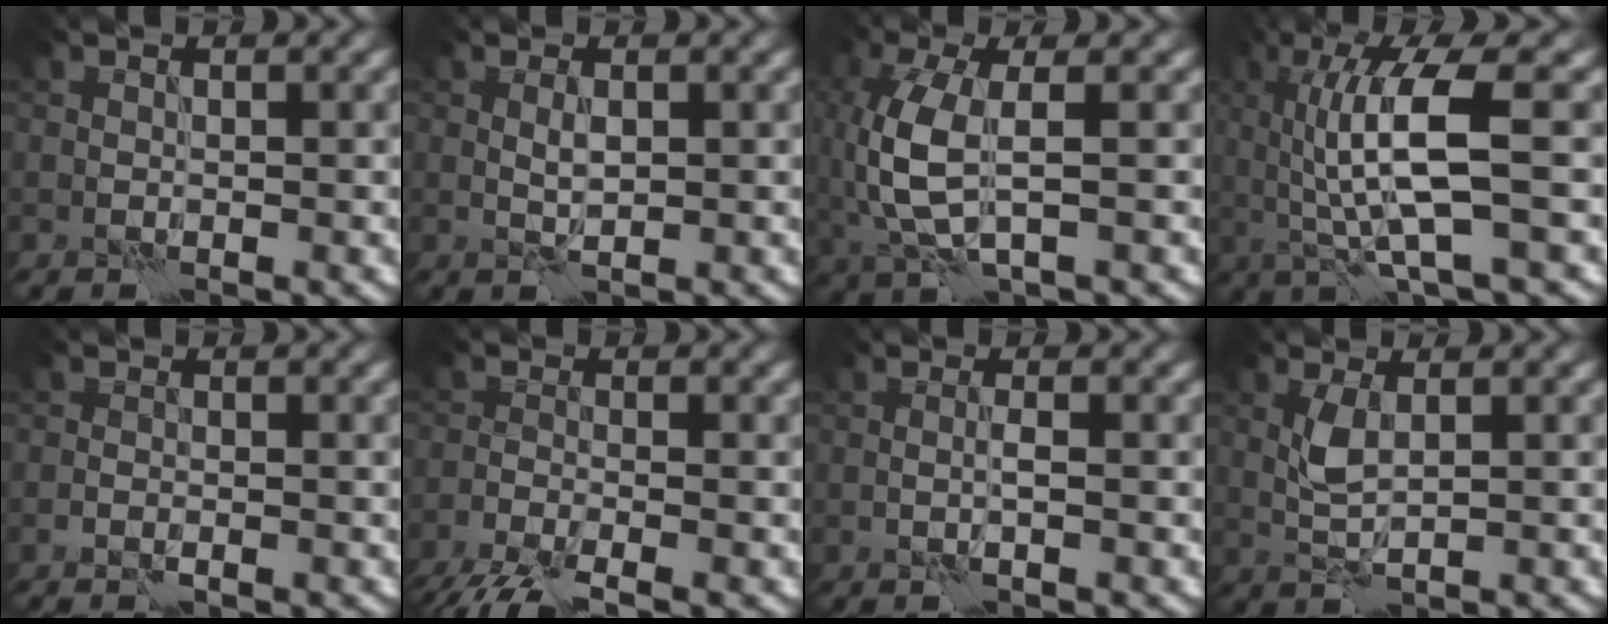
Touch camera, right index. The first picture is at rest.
{"total": 1.1, "force": [0.2, 0.3, 1.1], "torque": [-0.023, 0.000, 0.005]}
{"total": 5.7, "force": [-0.2, 2.4, 5.2], "torque": [-0.142, -0.005, -0.001]}
{"total": 7.7, "force": [0.6, 1.6, 7.5], "torque": [-0.136, -0.004, 0.016]}
{"total": 0.9, "force": [-0.6, 0.2, 0.6], "torque": [-0.015, 0.000, -0.013]}
{"total": 5.3, "force": [-4.1, 1.0, 3.2], "torque": [-0.060, -0.022, -0.085]}
{"total": 0.9, "force": [-0.2, -0.1, 0.8], "torque": [-0.016, 0.003, -0.007]}
{"total": 2.2, "force": [0.5, 0.7, 2.0], "torque": [-0.049, 0.003, 0.011]}